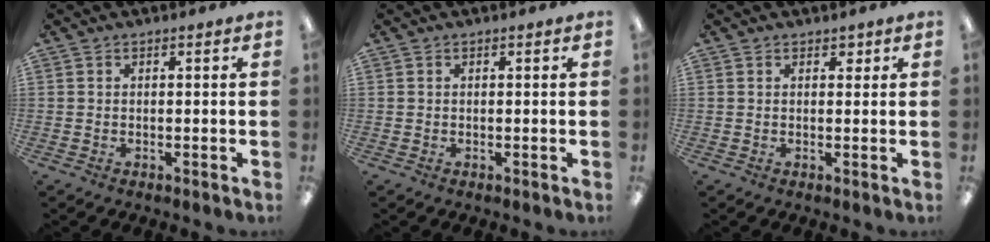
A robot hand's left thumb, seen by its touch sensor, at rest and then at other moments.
{"total": 0.0}
{"total": 1.7, "force": [1.3, 1.0, 0.5], "torque": [-0.002, -0.002, 0.021]}